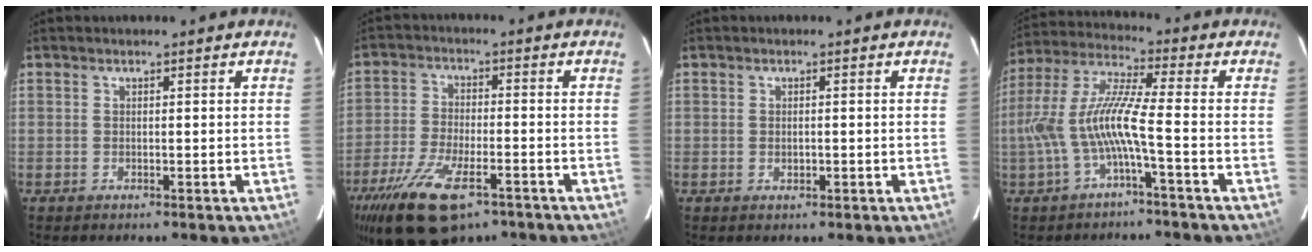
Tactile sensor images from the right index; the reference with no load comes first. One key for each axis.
{"total": 15.2, "fx": -9.4, "fy": 6.1, "fz": 10.3, "tx": -0.220, "ty": -0.034, "tz": -0.167}
{"total": 1.1, "fx": -0.2, "fy": 0.8, "fz": 0.7, "tx": -0.011, "ty": 0.000, "tz": -0.001}
{"total": 10.6, "fx": -3.3, "fy": 0.6, "fz": 10.1, "tx": -0.215, "ty": 0.007, "tz": -0.061}